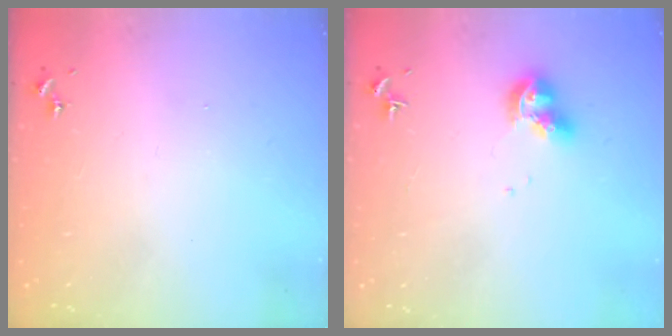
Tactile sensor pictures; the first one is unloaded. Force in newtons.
{"total": 9.4, "press": 9.4, "slide": 1.2}